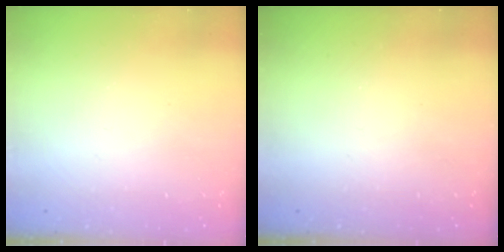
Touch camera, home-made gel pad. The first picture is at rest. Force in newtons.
{"total": 0.0}